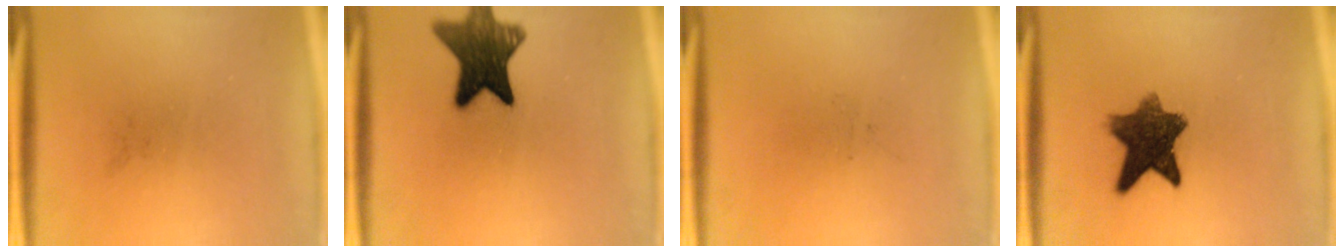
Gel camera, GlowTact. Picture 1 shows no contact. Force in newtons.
{"total": 11.8}
{"total": 0.0}
{"total": 9.5}